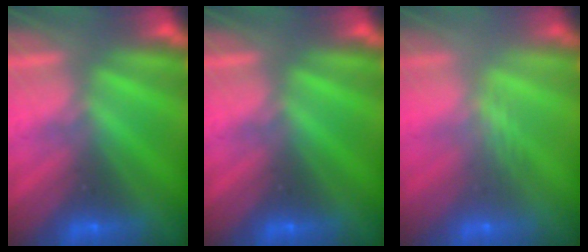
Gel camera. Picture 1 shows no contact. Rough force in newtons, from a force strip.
{"total": 0.0}
{"total": 2.4}